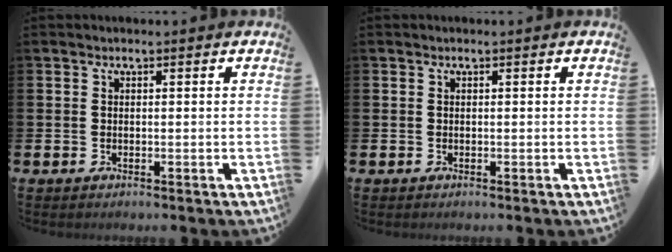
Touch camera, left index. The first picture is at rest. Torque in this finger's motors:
{"motor_torque": [0.00, 0.00, 0.00, 0.00]}